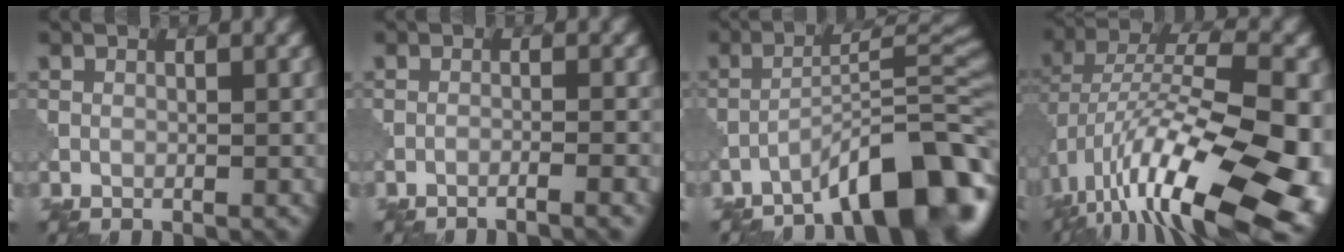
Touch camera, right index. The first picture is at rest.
{"total": 2.6, "force": [-1.7, 0.5, 1.9], "torque": [-0.021, 0.012, -0.040]}
{"total": 10.1, "force": [-6.9, 2.1, 7.1], "torque": [-0.098, 0.026, -0.108]}
{"total": 16.5, "force": [-5.2, 7.1, 14.0], "torque": [-0.232, 0.016, -0.090]}